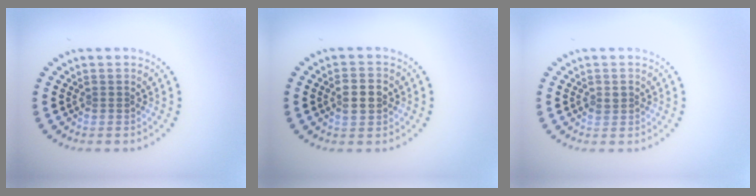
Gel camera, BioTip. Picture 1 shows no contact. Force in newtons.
{"total": 2.3, "press": 2.3, "slide": 0.2}
{"total": 0.9, "press": 0.9, "slide": 0.1}